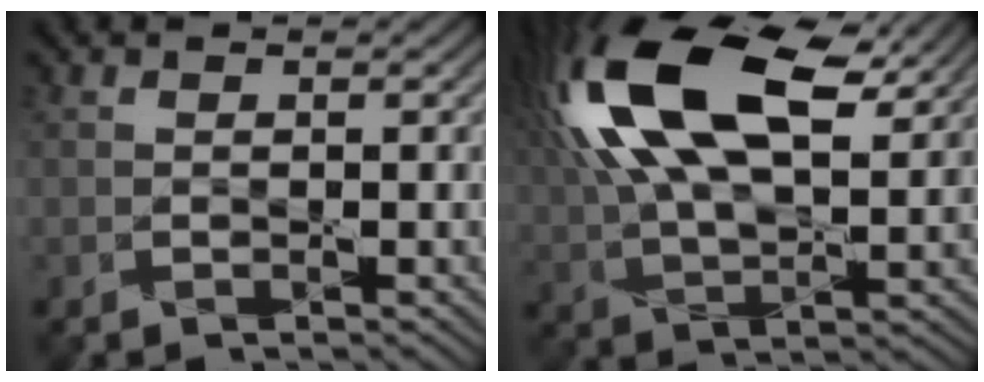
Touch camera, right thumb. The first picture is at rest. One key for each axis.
{"total": 19.1, "fx": 7.4, "fy": 8.8, "fz": 15.2, "tx": -0.331, "ty": 0.051, "tz": 0.110}